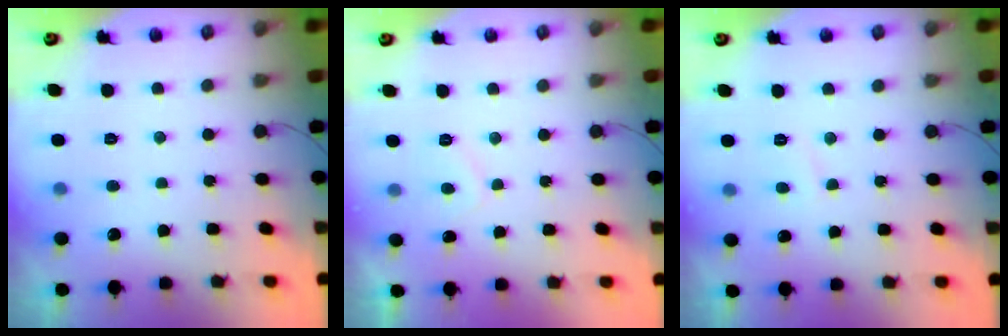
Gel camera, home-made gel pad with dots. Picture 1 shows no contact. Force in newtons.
{"total": 2.0, "press": 1.9, "slide": 0.7}
{"total": 3.0, "press": 3.0, "slide": 0.3}